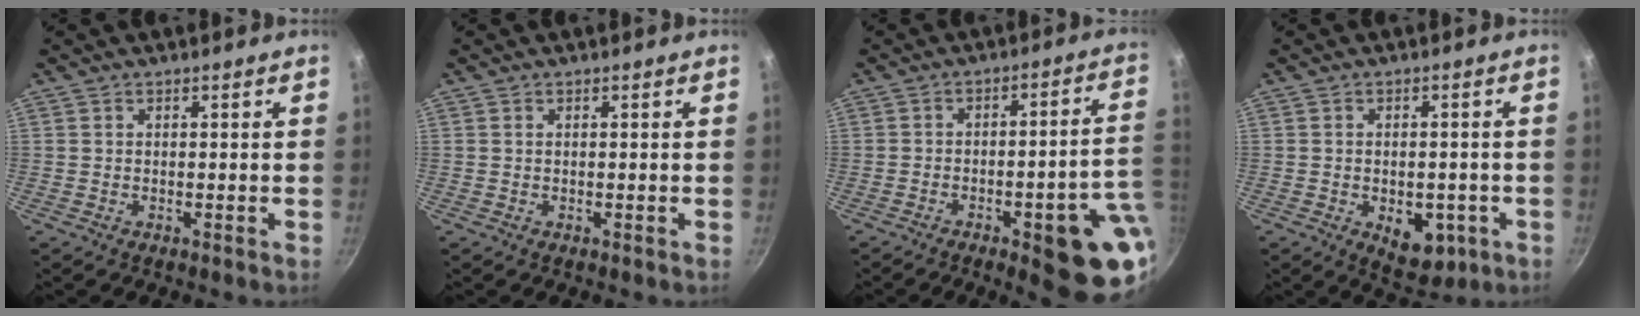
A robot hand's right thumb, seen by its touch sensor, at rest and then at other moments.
{"total": 0.0}
{"total": 17.0, "force": [-5.7, 4.5, 15.3], "torque": [-0.145, 0.027, -0.072]}
{"total": 8.5, "force": [-2.8, 5.3, 6.1], "torque": [-0.048, 0.003, -0.025]}